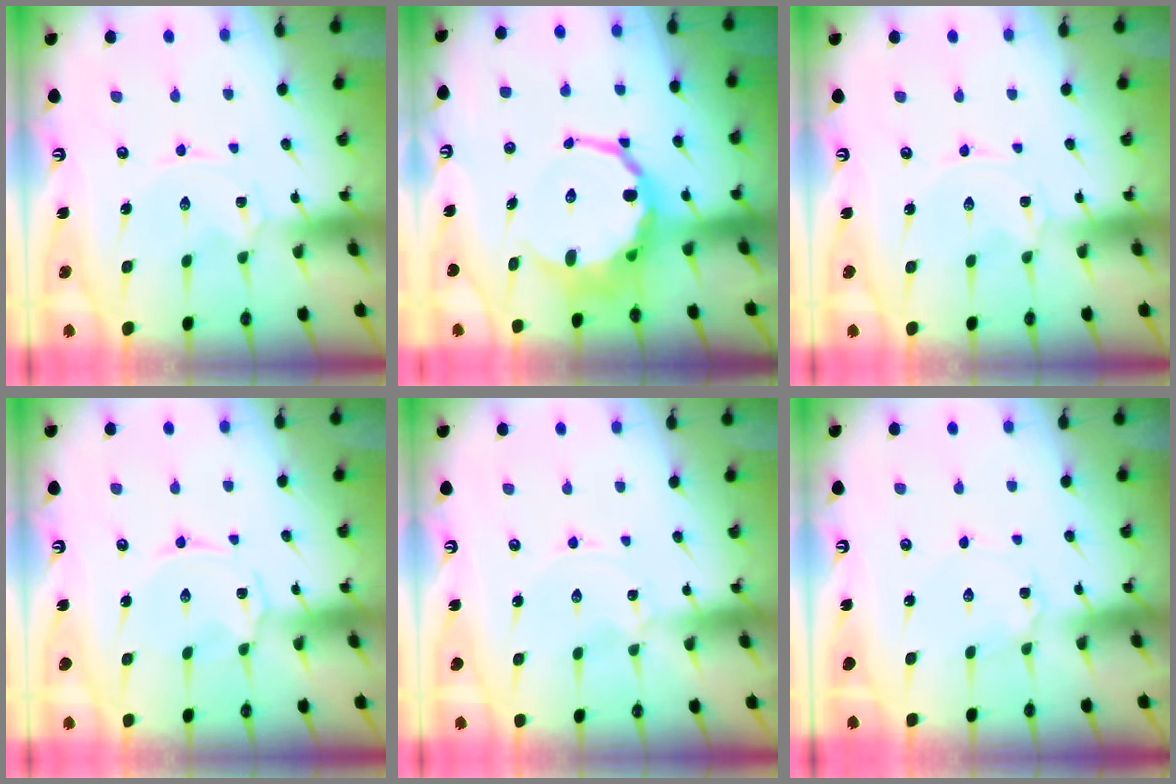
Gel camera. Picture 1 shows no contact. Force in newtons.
{"total": 9.9, "press": 9.7, "slide": 2.3}
{"total": 0.0}
{"total": 1.1, "press": 1.0, "slide": 0.4}
{"total": 0.0}
{"total": 3.2, "press": 3.1, "slide": 0.4}